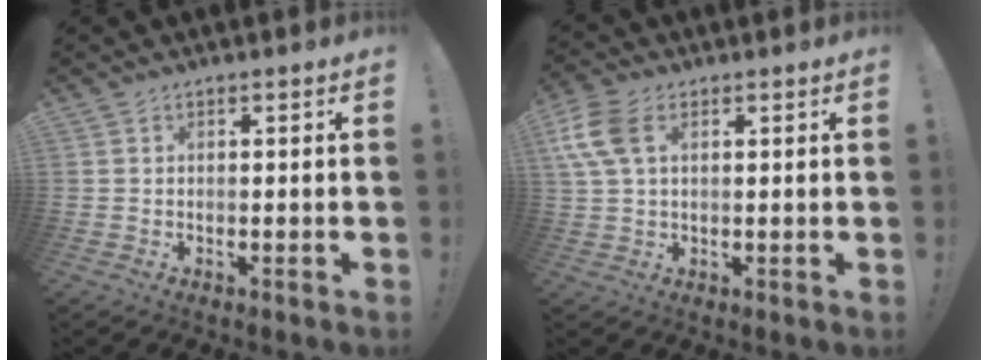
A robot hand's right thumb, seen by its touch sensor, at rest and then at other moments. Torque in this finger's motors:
{"motor_torque": [0.09, 0.08, 0.35, 0.34, 0.04]}